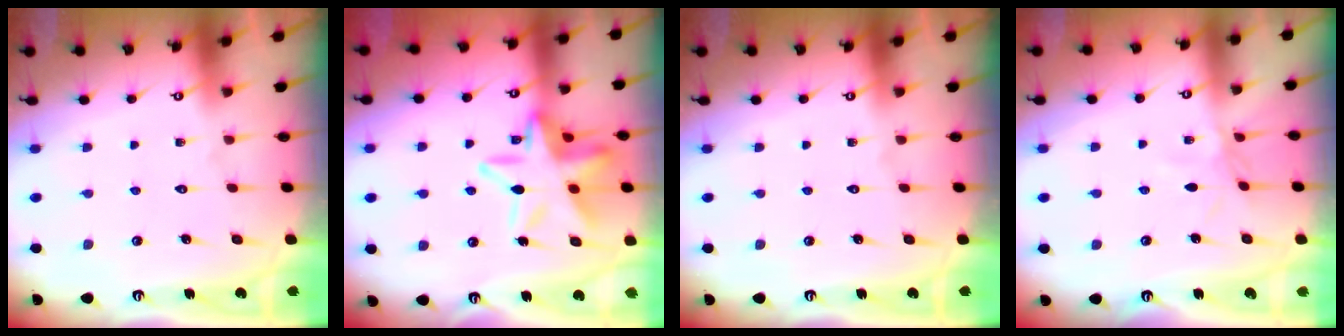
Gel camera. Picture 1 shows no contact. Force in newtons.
{"total": 16.9, "press": 16.8, "slide": 1.5}
{"total": 0.0}
{"total": 3.0, "press": 2.9, "slide": 0.3}